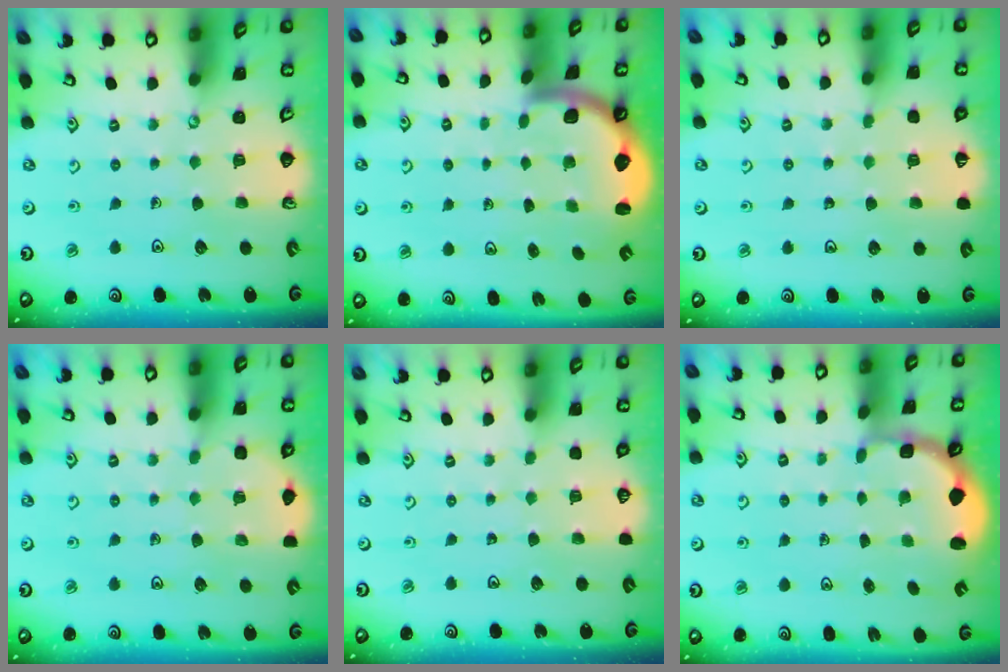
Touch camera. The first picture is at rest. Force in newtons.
{"total": 2.2, "press": 2.2, "slide": 0.3}
{"total": 2.8, "press": 2.7, "slide": 0.5}
{"total": 5.1, "press": 4.9, "slide": 1.2}
{"total": 0.0}
{"total": 2.6, "press": 2.0, "slide": 1.7}